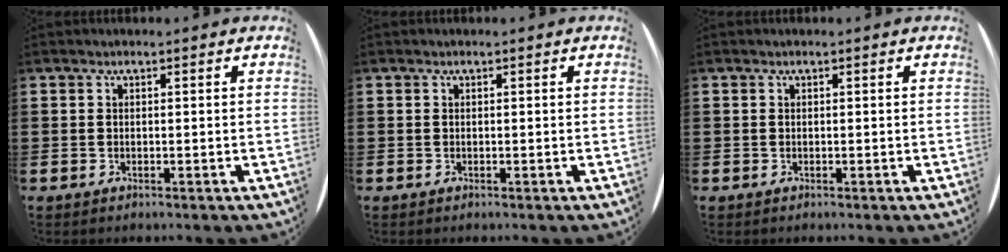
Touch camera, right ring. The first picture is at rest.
{"total": 0.0}
{"total": 0.0}